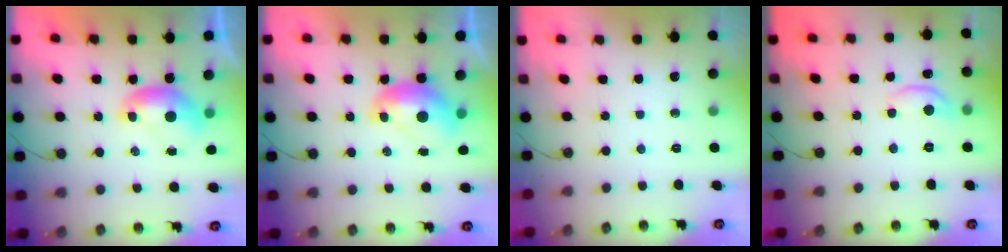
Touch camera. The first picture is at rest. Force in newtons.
{"total": 2.1, "press": 2.1, "slide": 0.3}
{"total": 0.0}
{"total": 4.8, "press": 4.8, "slide": 0.5}